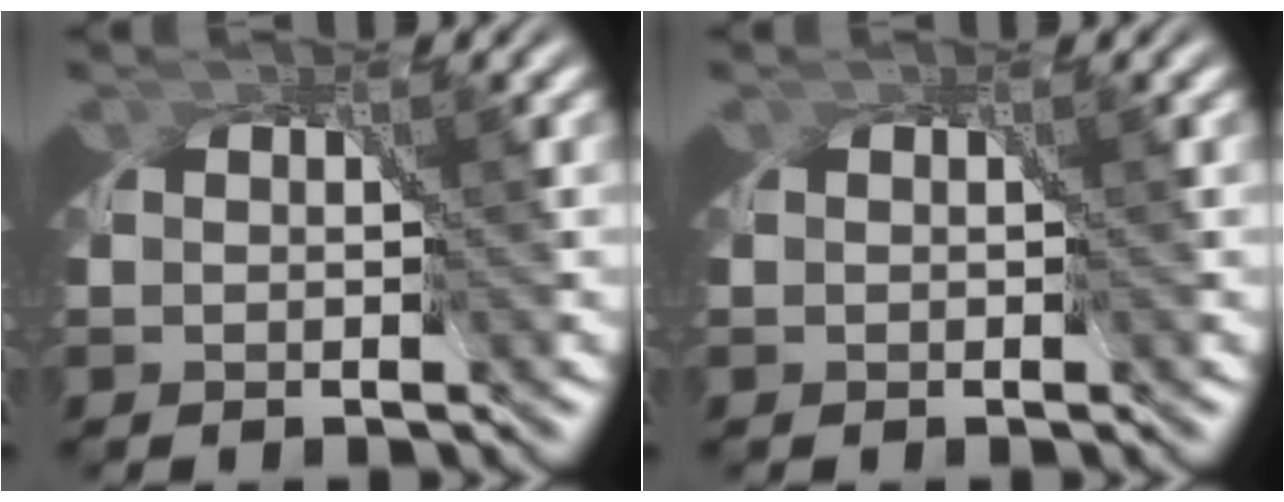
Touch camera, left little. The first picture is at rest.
{"total": 0.0}